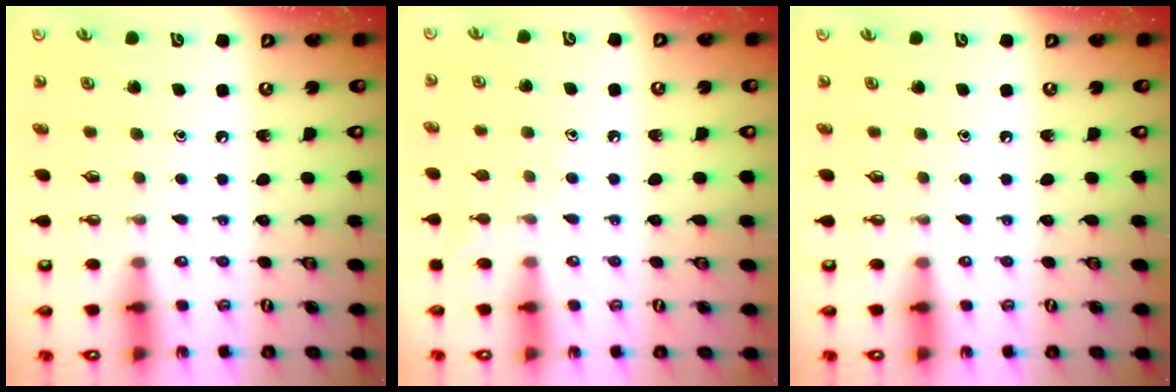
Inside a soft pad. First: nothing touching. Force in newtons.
{"total": 5.2, "press": 5.2, "slide": 0.6}
{"total": 0.0}